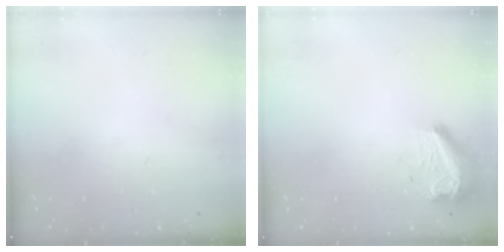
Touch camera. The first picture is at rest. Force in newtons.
{"total": 9.0, "press": 8.9, "slide": 1.2}